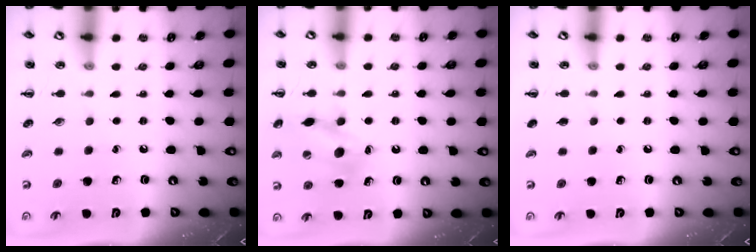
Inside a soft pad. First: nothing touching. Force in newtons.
{"total": 13.2, "press": 13.0, "slide": 2.3}
{"total": 0.0}